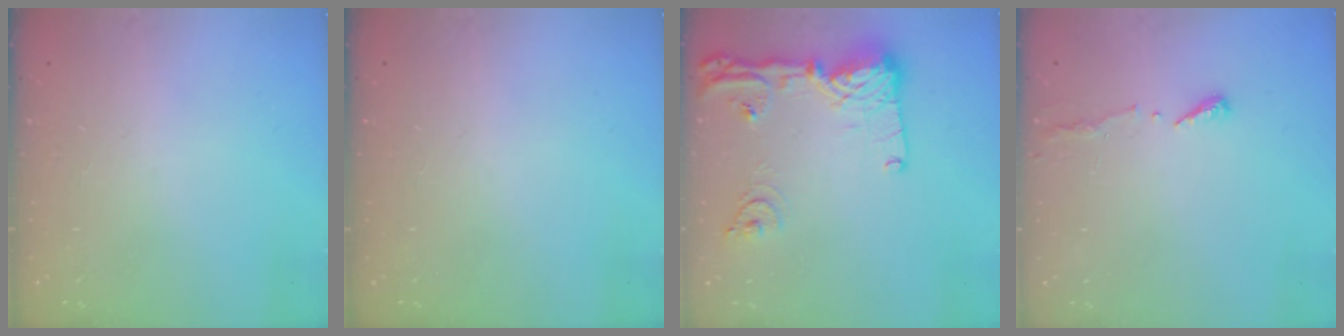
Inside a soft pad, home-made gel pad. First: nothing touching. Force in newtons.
{"total": 0.0}
{"total": 16.7, "press": 16.6, "slide": 1.9}
{"total": 3.5, "press": 3.4, "slide": 0.3}